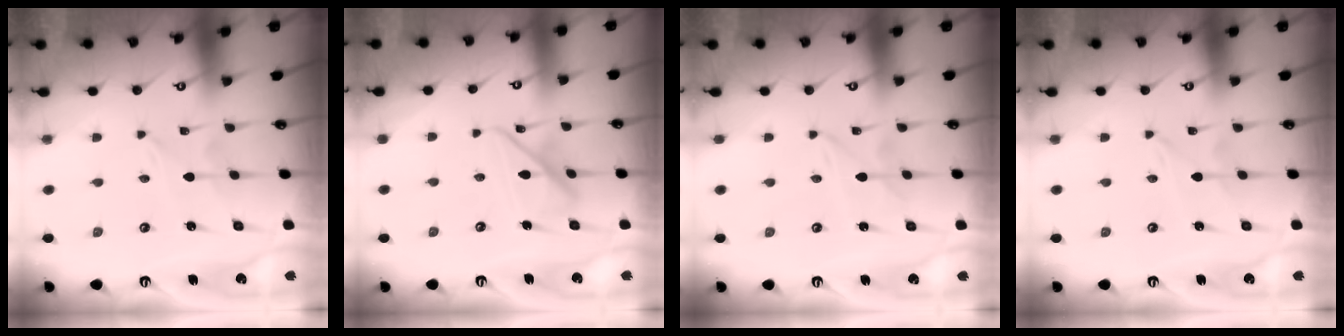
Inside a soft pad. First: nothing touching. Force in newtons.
{"total": 12.6, "press": 12.5, "slide": 1.2}
{"total": 1.5, "press": 1.4, "slide": 0.2}
{"total": 0.0}